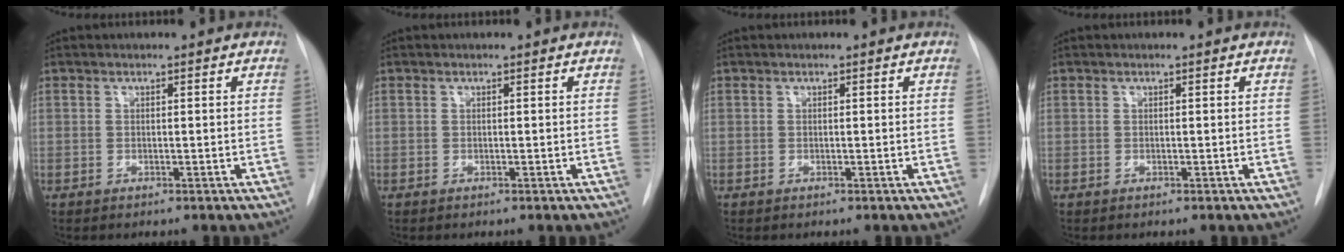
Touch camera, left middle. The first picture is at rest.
{"total": 0.0}
{"total": 0.0}
{"total": 0.0}